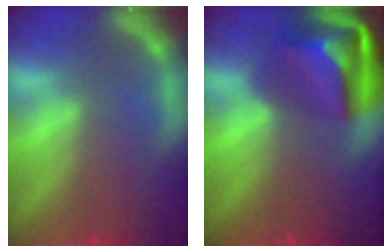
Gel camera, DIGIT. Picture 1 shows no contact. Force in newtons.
{"total": 10.1}